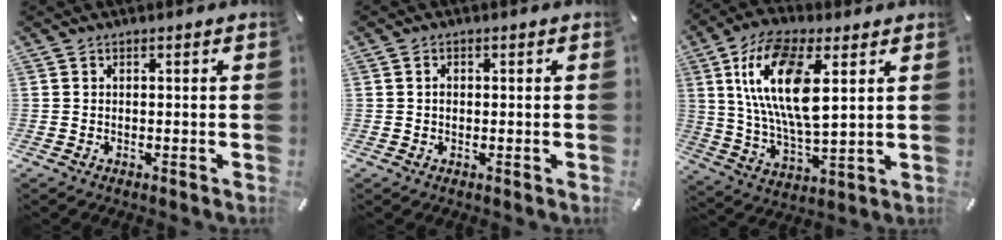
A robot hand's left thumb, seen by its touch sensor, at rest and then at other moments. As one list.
[{"total": 1.0, "force": [0.1, 0.8, 0.7], "torque": [-0.014, 0.005, 0.000]}, {"total": 17.8, "force": [6.1, 7.9, 14.8], "torque": [-0.306, -0.008, 0.102]}]